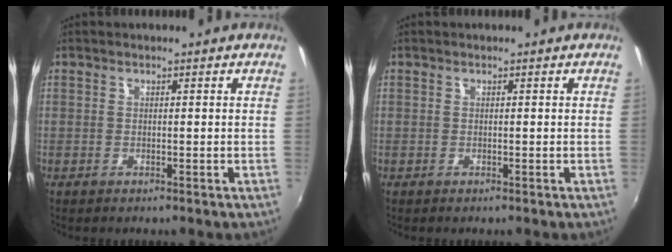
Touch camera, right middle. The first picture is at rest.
{"total": 0.0}